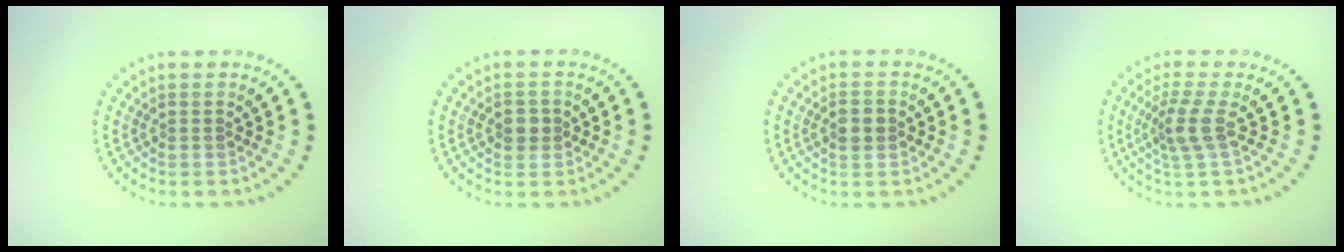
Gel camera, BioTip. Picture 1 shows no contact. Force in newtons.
{"total": 1.8, "press": 1.8, "slide": 0.4}
{"total": 2.0, "press": 2.0, "slide": 0.1}
{"total": 2.6, "press": 2.0, "slide": 1.7}